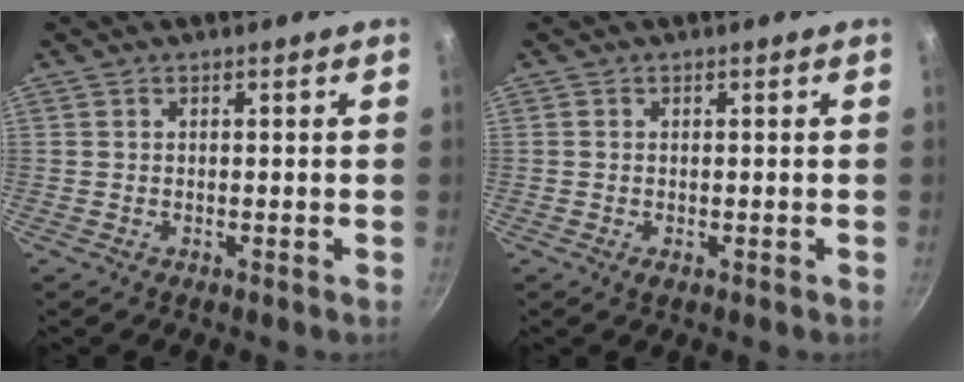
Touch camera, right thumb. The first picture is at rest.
{"total": 0.6, "force": [-0.3, 0.5, 0.3], "torque": [-0.005, 0.000, -0.006]}